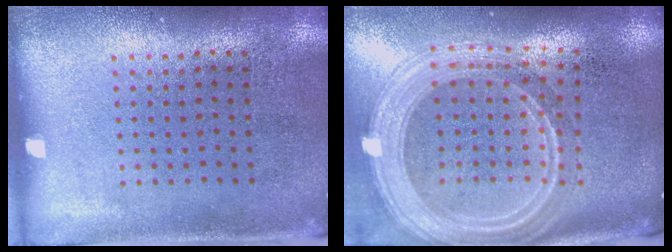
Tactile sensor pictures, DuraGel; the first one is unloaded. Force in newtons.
{"total": 2.9, "press": 2.4, "slide": 1.7}